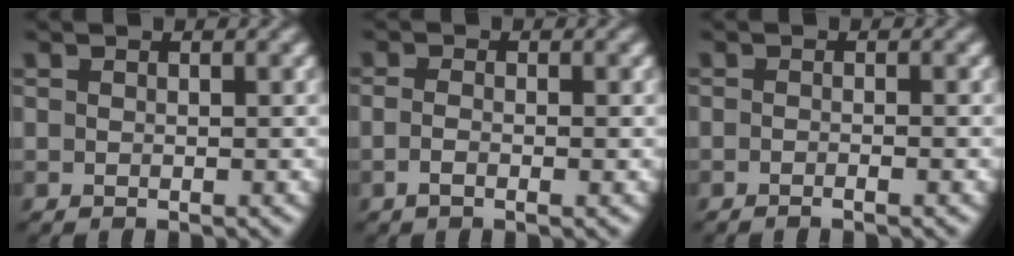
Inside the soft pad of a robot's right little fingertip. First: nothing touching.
{"total": 1.6, "force": [-0.8, -0.3, 1.3], "torque": [-0.024, -0.006, -0.014]}
{"total": 1.3, "force": [-1.1, -0.6, 0.4], "torque": [-0.003, 0.000, -0.021]}